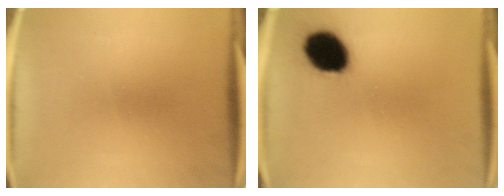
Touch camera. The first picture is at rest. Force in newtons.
{"total": 14.1}